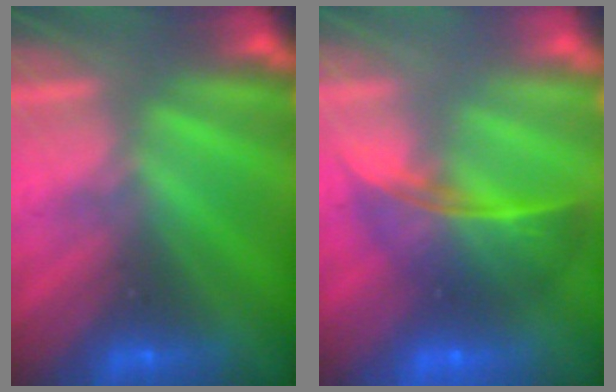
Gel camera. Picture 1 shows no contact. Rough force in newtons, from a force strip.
{"total": 9.0}